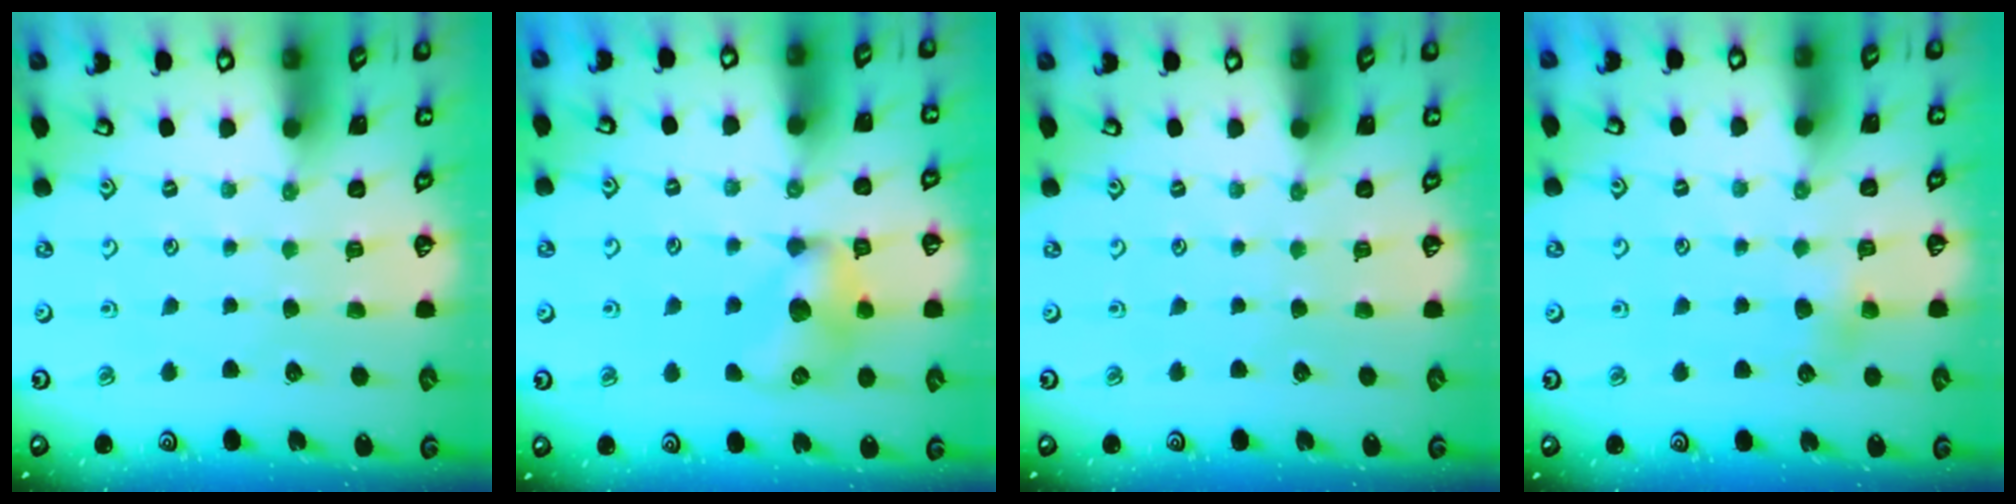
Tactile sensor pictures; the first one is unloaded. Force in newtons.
{"total": 12.1, "press": 12.0, "slide": 1.0}
{"total": 0.0}
{"total": 4.0, "press": 3.9, "slide": 0.8}